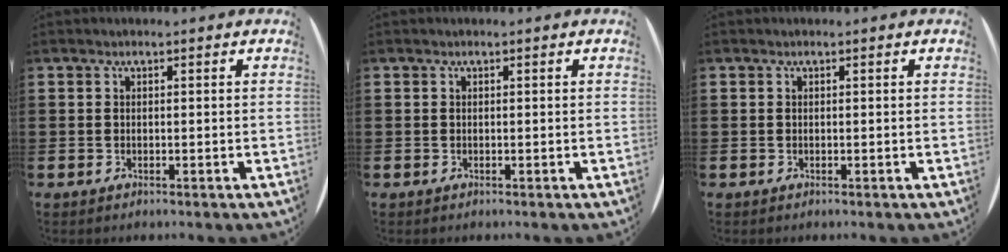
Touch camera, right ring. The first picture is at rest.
{"total": 0.0}
{"total": 0.0}